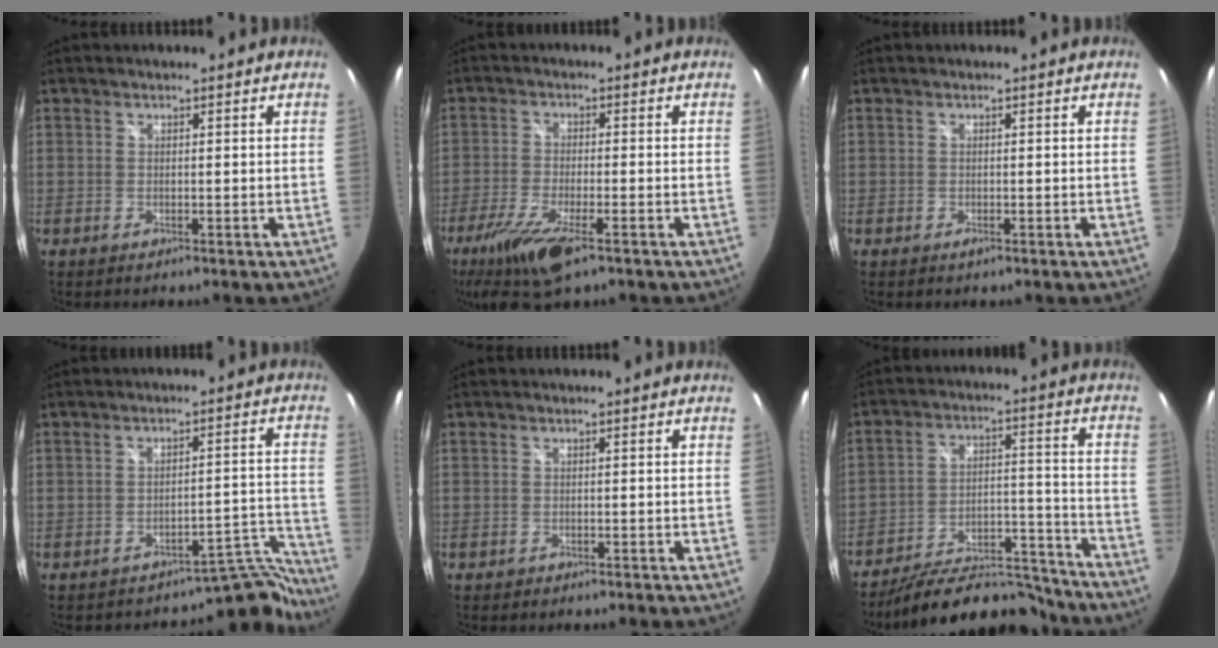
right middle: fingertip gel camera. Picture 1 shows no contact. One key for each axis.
{"total": 10.9, "fx": -6.8, "fy": 2.8, "fz": 8.0, "tx": -0.181, "ty": -0.038, "tz": -0.127}
{"total": 0.5, "fx": -0.3, "fy": 0.3, "fz": 0.3, "tx": -0.005, "ty": -0.003, "tz": -0.007}
{"total": 9.3, "fx": -9.2, "fy": 1.7, "fz": 0.3, "tx": 0.029, "ty": 0.055, "tz": -0.122}
{"total": 0.7, "fx": -0.5, "fy": 0.4, "fz": 0.2, "tx": -0.007, "ty": 0.000, "tz": -0.006}
{"total": 18.0, "fx": -16.2, "fy": 5.1, "fz": 6.0, "tx": -0.100, "ty": 0.024, "tz": -0.219}